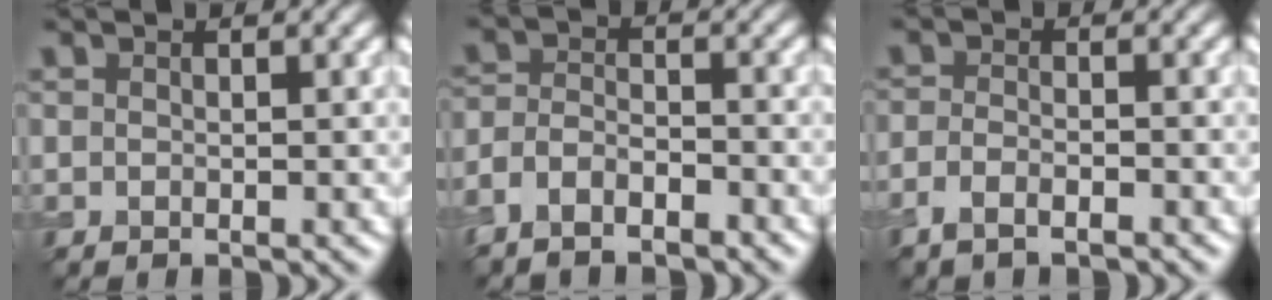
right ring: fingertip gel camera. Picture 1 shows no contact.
{"total": 3.9, "force": [-3.2, 1.5, 1.7], "torque": [-0.028, -0.003, -0.066]}
{"total": 2.0, "force": [-1.6, 0.5, 1.0], "torque": [-0.021, -0.003, -0.036]}